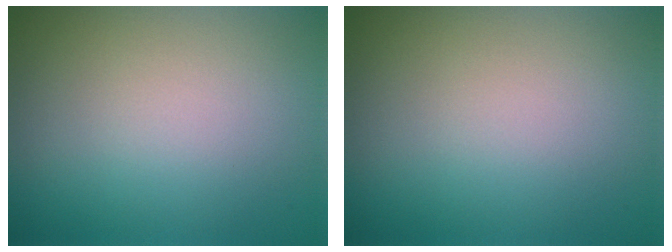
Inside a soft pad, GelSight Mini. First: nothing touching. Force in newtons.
{"total": 0.0}